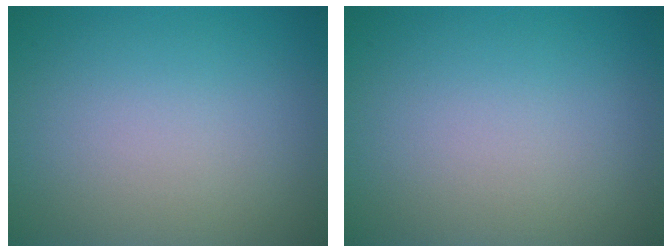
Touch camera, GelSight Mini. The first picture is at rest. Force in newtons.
{"total": 0.0}